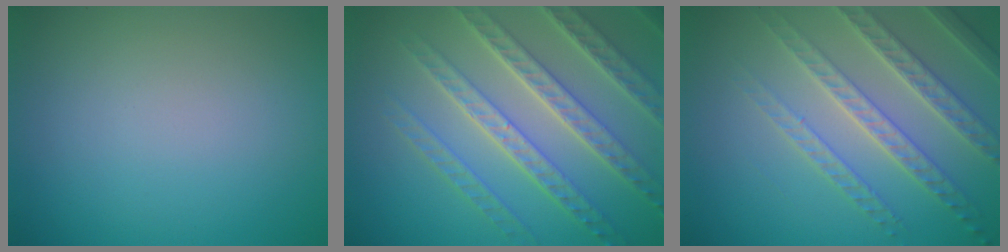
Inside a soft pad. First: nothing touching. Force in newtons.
{"total": 7.7, "press": 5.6, "slide": 5.2}
{"total": 4.4, "press": 4.2, "slide": 1.5}